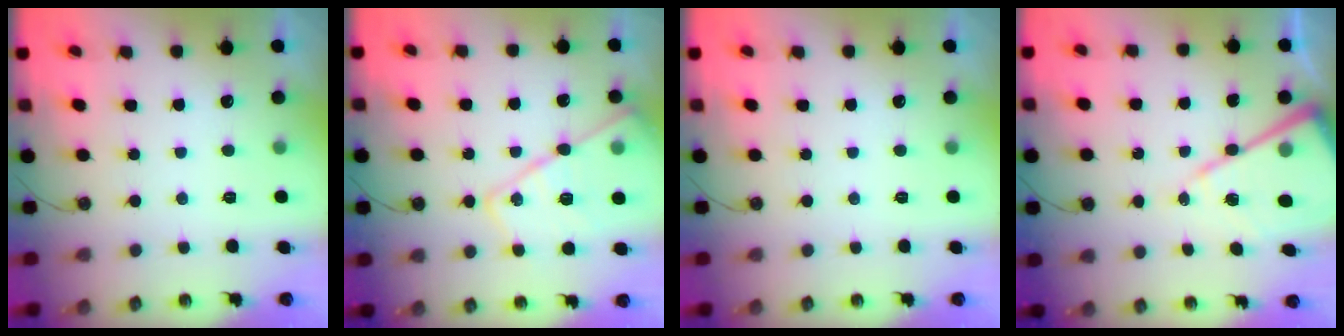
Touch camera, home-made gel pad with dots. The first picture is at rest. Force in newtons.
{"total": 18.2, "press": 18.1, "slide": 1.6}
{"total": 0.0}
{"total": 16.8, "press": 16.8, "slide": 1.4}